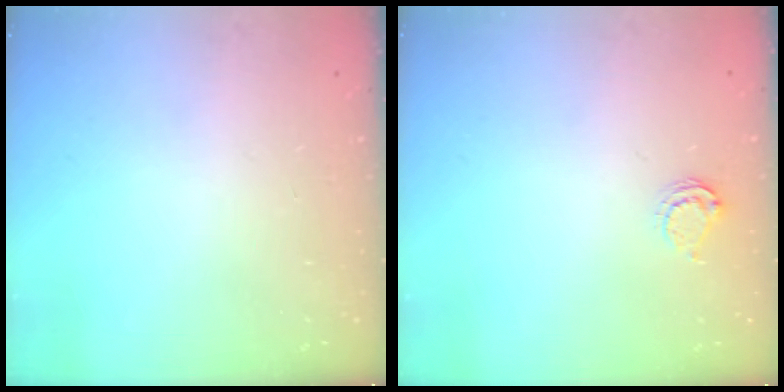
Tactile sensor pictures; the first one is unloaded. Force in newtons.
{"total": 5.1, "press": 5.1, "slide": 0.4}